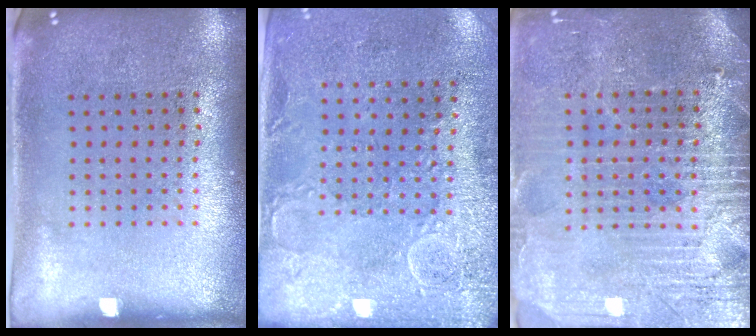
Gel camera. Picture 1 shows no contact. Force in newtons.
{"total": 2.9, "press": 2.4, "slide": 1.6}
{"total": 3.7, "press": 3.5, "slide": 1.2}